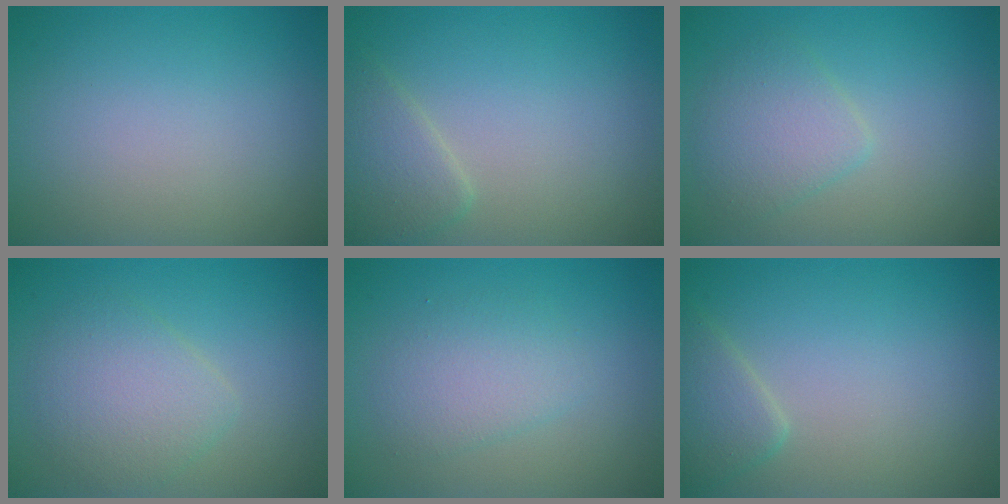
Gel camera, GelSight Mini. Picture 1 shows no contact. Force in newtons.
{"total": 2.6, "press": 2.6, "slide": 0.1}
{"total": 3.0, "press": 3.0, "slide": 0.1}
{"total": 3.7, "press": 3.7, "slide": 0.0}
{"total": 2.7, "press": 2.7, "slide": 0.1}
{"total": 2.2, "press": 2.2, "slide": 0.2}